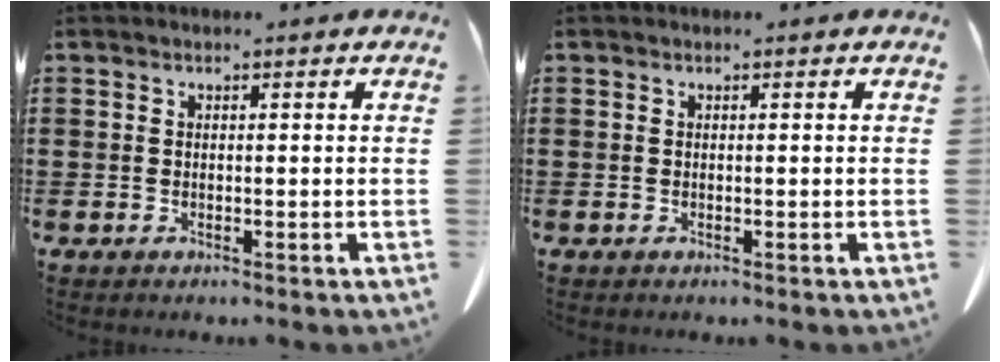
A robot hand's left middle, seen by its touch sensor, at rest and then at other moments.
{"total": 0.0}